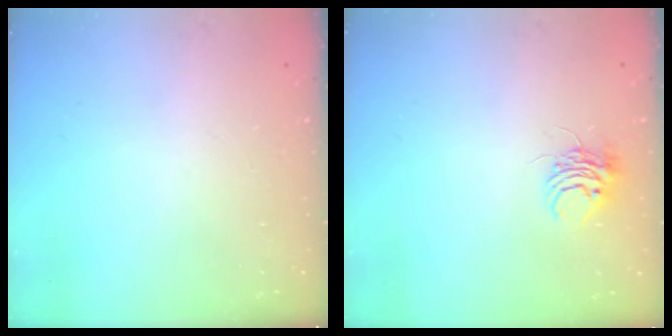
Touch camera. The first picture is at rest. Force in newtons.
{"total": 5.5, "press": 5.5, "slide": 0.3}